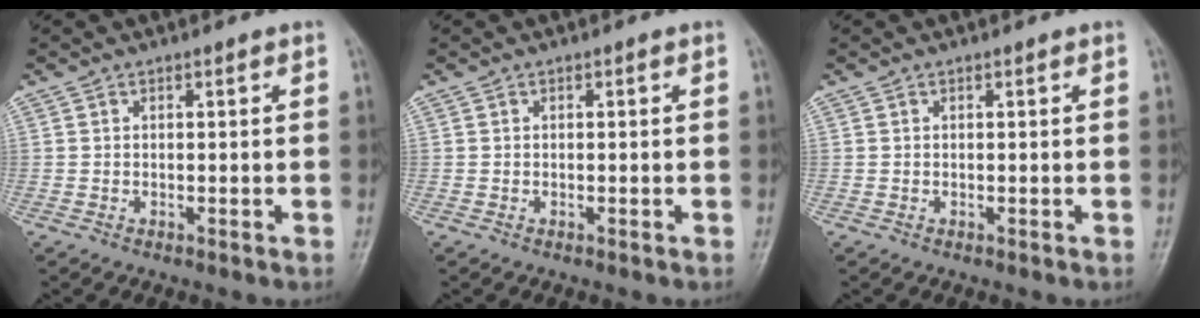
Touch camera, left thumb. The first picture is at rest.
{"total": 0.0}
{"total": 0.0}